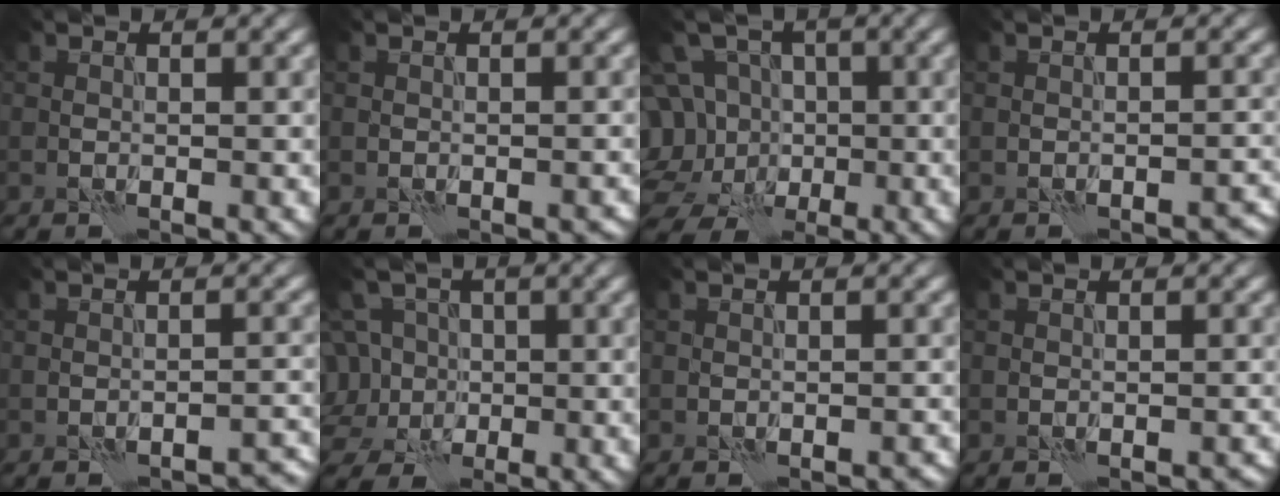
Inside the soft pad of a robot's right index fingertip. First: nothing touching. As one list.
[{"total": 0.6, "force": [-0.4, 0.3, 0.3], "torque": [-0.008, -0.001, -0.004]}, {"total": 11.2, "force": [-0.4, 10.0, 5.1], "torque": [-0.111, 0.026, -0.036]}, {"total": 1.5, "force": [-1.3, 0.4, 0.6], "torque": [-0.007, 0.005, -0.016]}, {"total": 2.0, "force": [-1.8, 0.4, 0.8], "torque": [-0.009, 0.006, -0.024]}, {"total": 7.8, "force": [0.5, 6.9, 3.5], "torque": [-0.067, 0.034, -0.033]}, {"total": 0.7, "force": [-0.7, 0.2, 0.2], "torque": [-0.006, 0.001, -0.010]}, {"total": 0.7, "force": [-0.6, 0.2, 0.3], "torque": [-0.006, 0.001, -0.008]}]